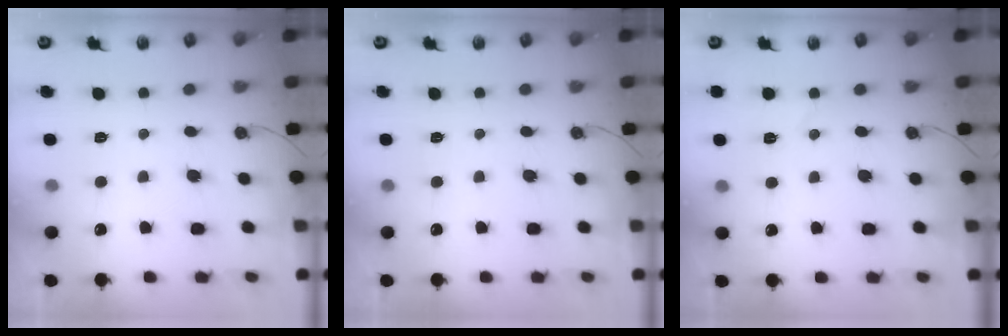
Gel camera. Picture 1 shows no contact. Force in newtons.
{"total": 0.0}
{"total": 5.3, "press": 4.4, "slide": 2.8}